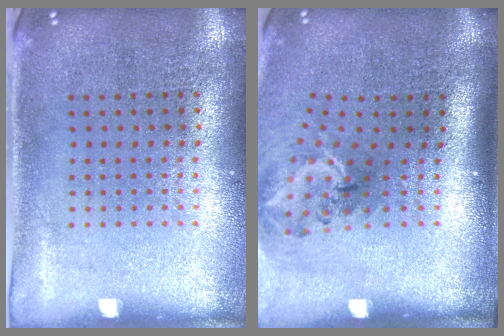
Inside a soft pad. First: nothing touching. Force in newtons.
{"total": 1.9, "press": 1.3, "slide": 1.4}